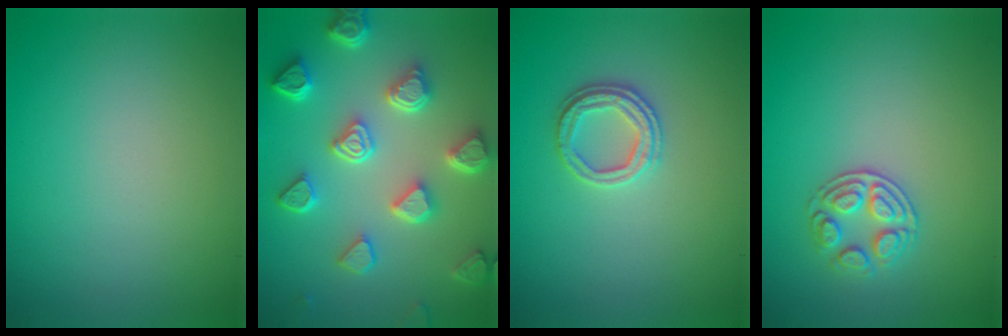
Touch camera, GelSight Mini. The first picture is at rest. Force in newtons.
{"total": 6.7, "press": 5.3, "slide": 4.1}
{"total": 2.6, "press": 2.4, "slide": 0.8}
{"total": 2.6, "press": 2.5, "slide": 0.8}